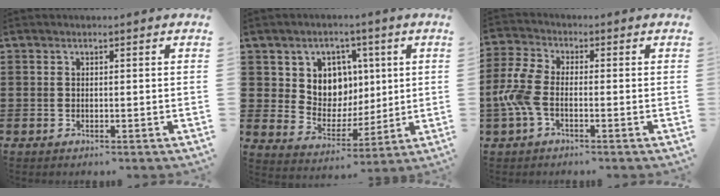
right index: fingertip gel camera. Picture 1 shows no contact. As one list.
[{"total": 7.9, "force": [2.9, 7.0, 2.2], "torque": [-0.071, -0.011, 0.054]}, {"total": 6.2, "force": [-1.8, 3.1, 5.1], "torque": [-0.137, -0.009, -0.042]}]